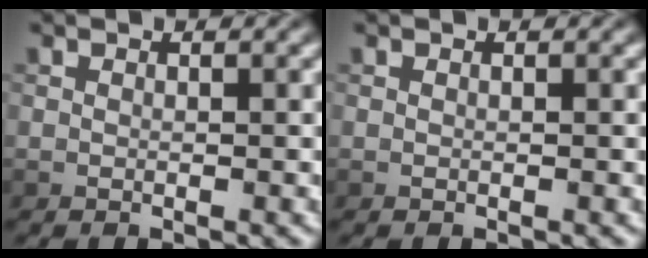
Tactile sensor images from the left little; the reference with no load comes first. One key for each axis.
{"total": 0.0}